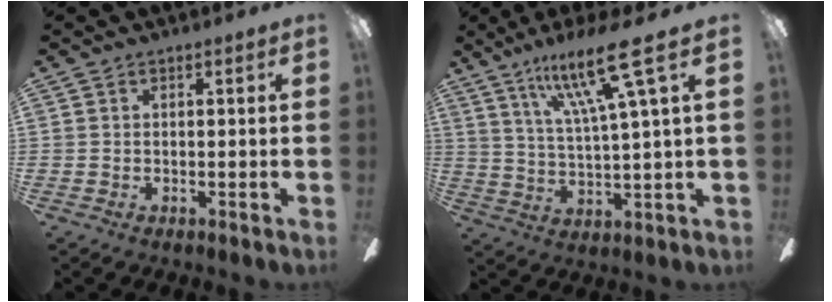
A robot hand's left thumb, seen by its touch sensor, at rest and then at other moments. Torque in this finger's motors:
{"motor_torque": [1.24, 0.79, 1.47, -0.81, 0.13]}